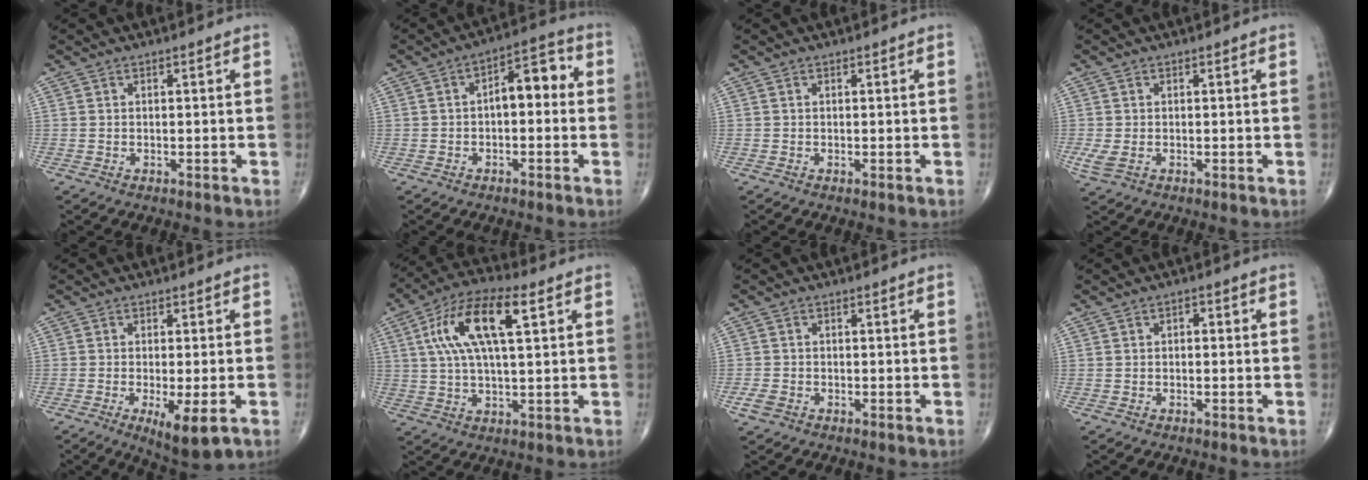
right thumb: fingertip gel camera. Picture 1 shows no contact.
{"total": 7.6, "force": [-0.1, 4.0, 6.4], "torque": [-0.070, 0.032, -0.011]}
{"total": 0.0}
{"total": 2.4, "force": [-0.4, 1.4, 1.9], "torque": [-0.053, 0.001, -0.003]}
{"total": 7.3, "force": [-2.6, 1.8, 6.5], "torque": [-0.105, -0.019, -0.036]}
{"total": 14.4, "force": [4.4, 5.2, 12.7], "torque": [-0.249, 0.018, 0.076]}
{"total": 2.0, "force": [-1.0, 1.4, 1.1], "torque": [-0.025, 0.003, -0.019]}
{"total": 1.1, "force": [0.1, 0.7, 0.9], "torque": [-0.005, 0.004, -0.004]}